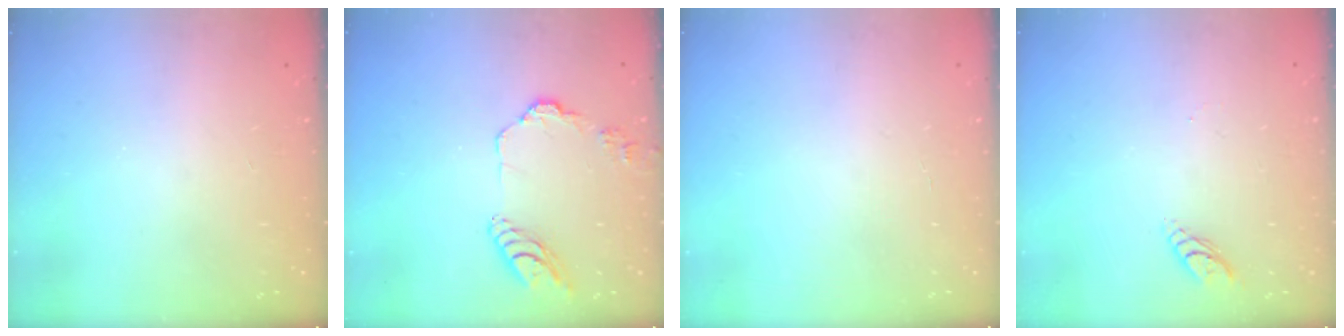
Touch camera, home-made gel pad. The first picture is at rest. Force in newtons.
{"total": 11.0, "press": 11.0, "slide": 1.1}
{"total": 1.7, "press": 1.7, "slide": 0.1}
{"total": 4.4, "press": 4.4, "slide": 0.6}